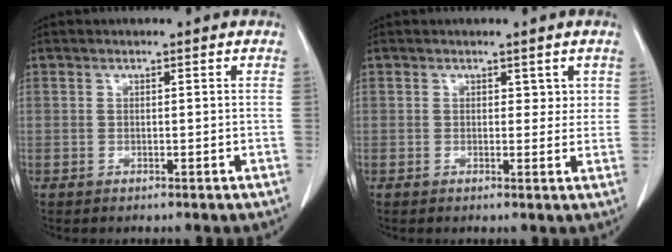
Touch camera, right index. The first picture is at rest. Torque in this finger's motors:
{"motor_torque": [-0.19, -0.01, -0.06, -0.01]}